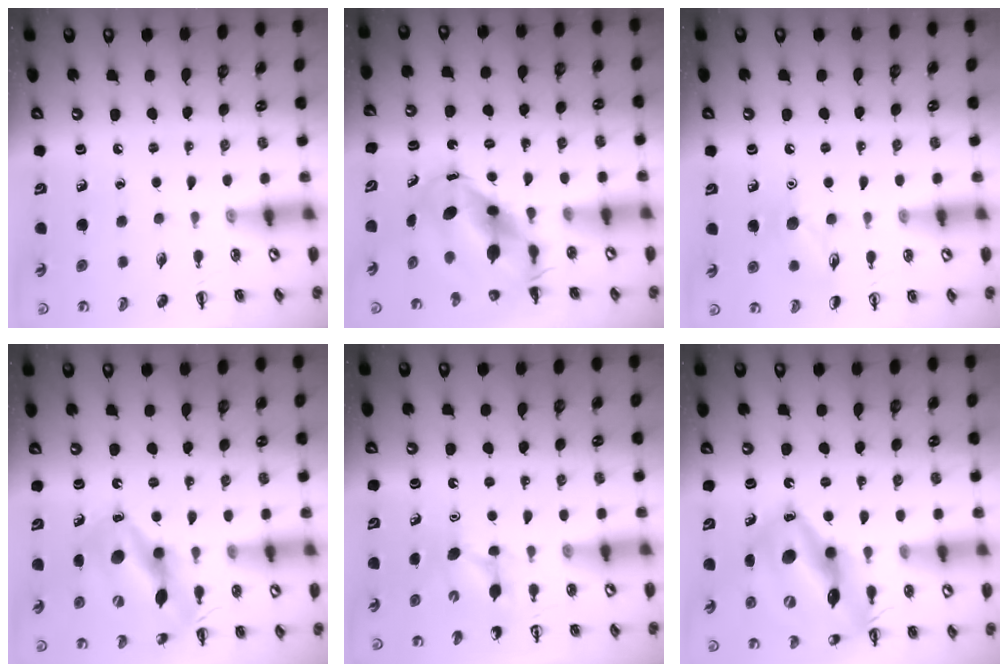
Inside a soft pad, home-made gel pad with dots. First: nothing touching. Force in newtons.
{"total": 8.5, "press": 8.3, "slide": 2.0}
{"total": 8.3, "press": 8.3, "slide": 0.8}
{"total": 14.0, "press": 13.5, "slide": 3.9}
{"total": 4.2, "press": 4.0, "slide": 1.1}
{"total": 18.4, "press": 18.0, "slide": 3.4}